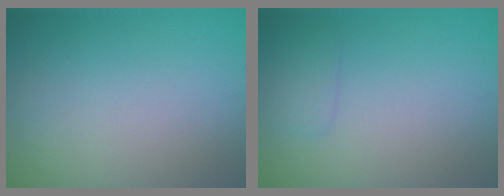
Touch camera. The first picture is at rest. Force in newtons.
{"total": 1.4, "press": 1.4, "slide": 0.1}